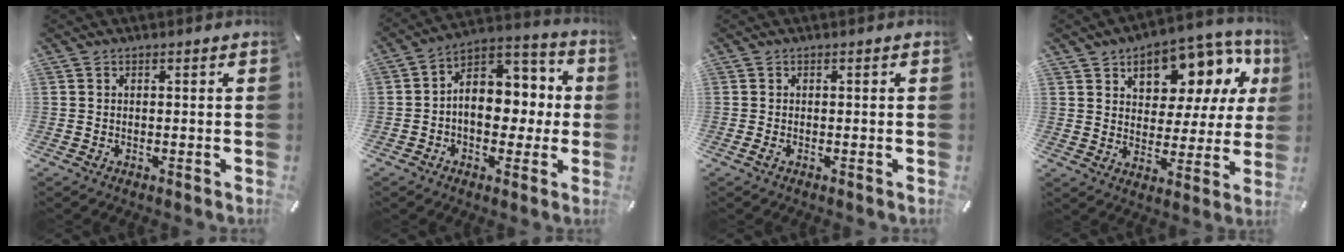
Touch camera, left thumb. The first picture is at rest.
{"total": 11.0, "force": [-0.6, 9.0, 6.4], "torque": [-0.085, -0.005, -0.009]}
{"total": 0.8, "force": [-0.3, 0.2, 0.7], "torque": [-0.011, -0.002, -0.005]}
{"total": 13.4, "force": [8.1, 8.5, 6.4], "torque": [-0.096, -0.057, 0.142]}